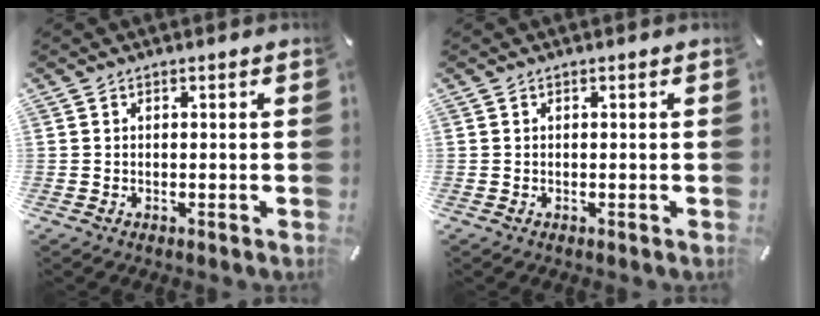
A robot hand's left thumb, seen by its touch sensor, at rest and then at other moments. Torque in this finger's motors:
{"motor_torque": [0.00, 0.00, 0.04, 0.04, 0.00]}